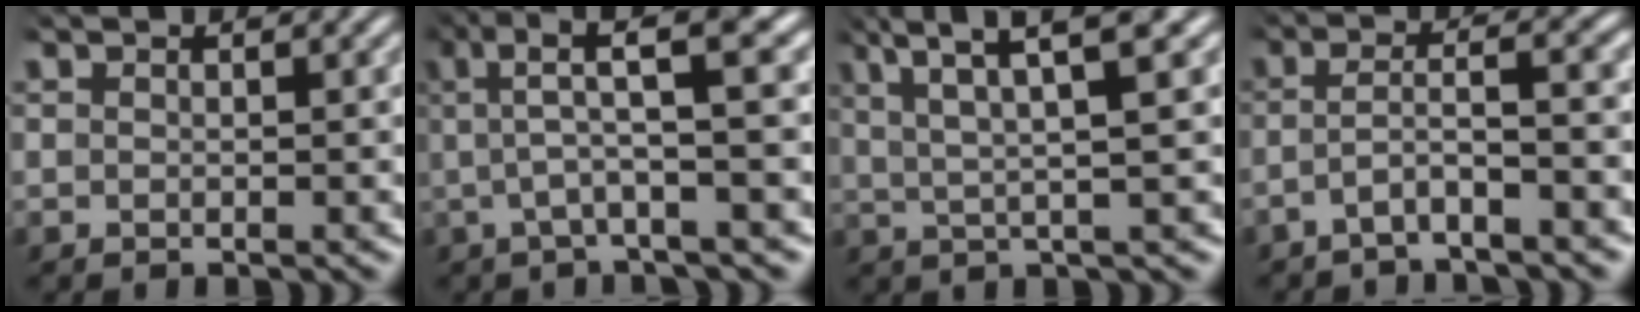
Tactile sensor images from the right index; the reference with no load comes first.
{"total": 7.1, "force": [2.6, 1.9, 6.3], "torque": [-0.100, 0.025, 0.027]}
{"total": 6.7, "force": [4.0, 1.1, 5.3], "torque": [-0.091, 0.019, 0.057]}
{"total": 3.3, "force": [-2.3, 0.4, 2.3], "torque": [-0.046, -0.002, -0.040]}